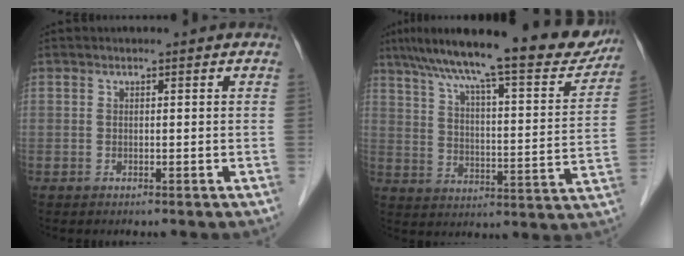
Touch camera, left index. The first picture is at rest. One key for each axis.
{"total": 23.6, "fx": 19.7, "fy": 3.4, "fz": 12.6, "tx": -0.200, "ty": -0.004, "tz": 0.271}